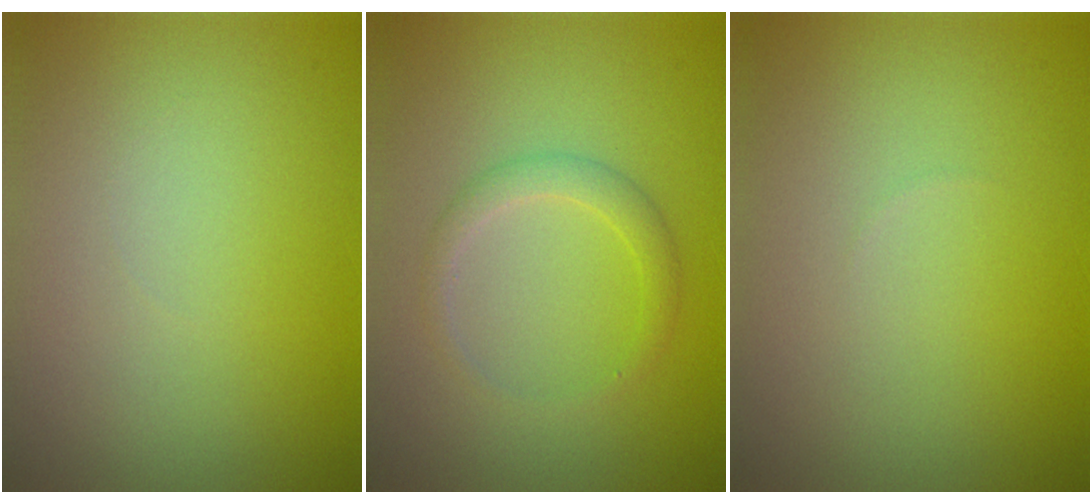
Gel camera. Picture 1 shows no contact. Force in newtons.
{"total": 1.8, "press": 1.8, "slide": 0.0}
{"total": 0.0}